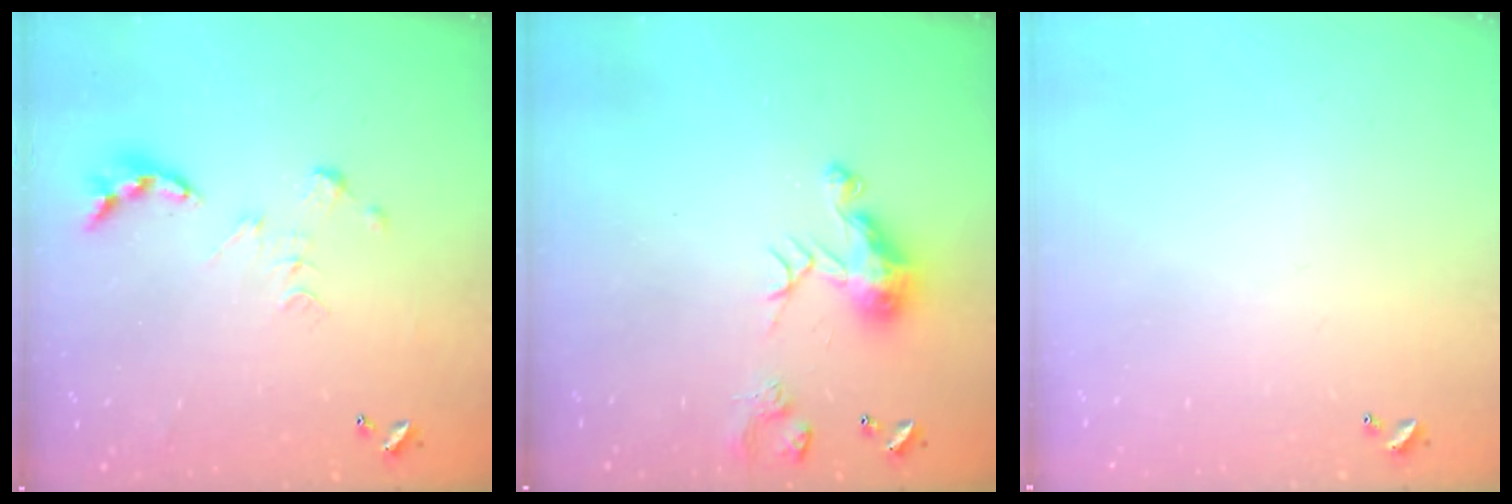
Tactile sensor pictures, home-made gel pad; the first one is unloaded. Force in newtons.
{"total": 7.8, "press": 7.7, "slide": 0.7}
{"total": 0.0}